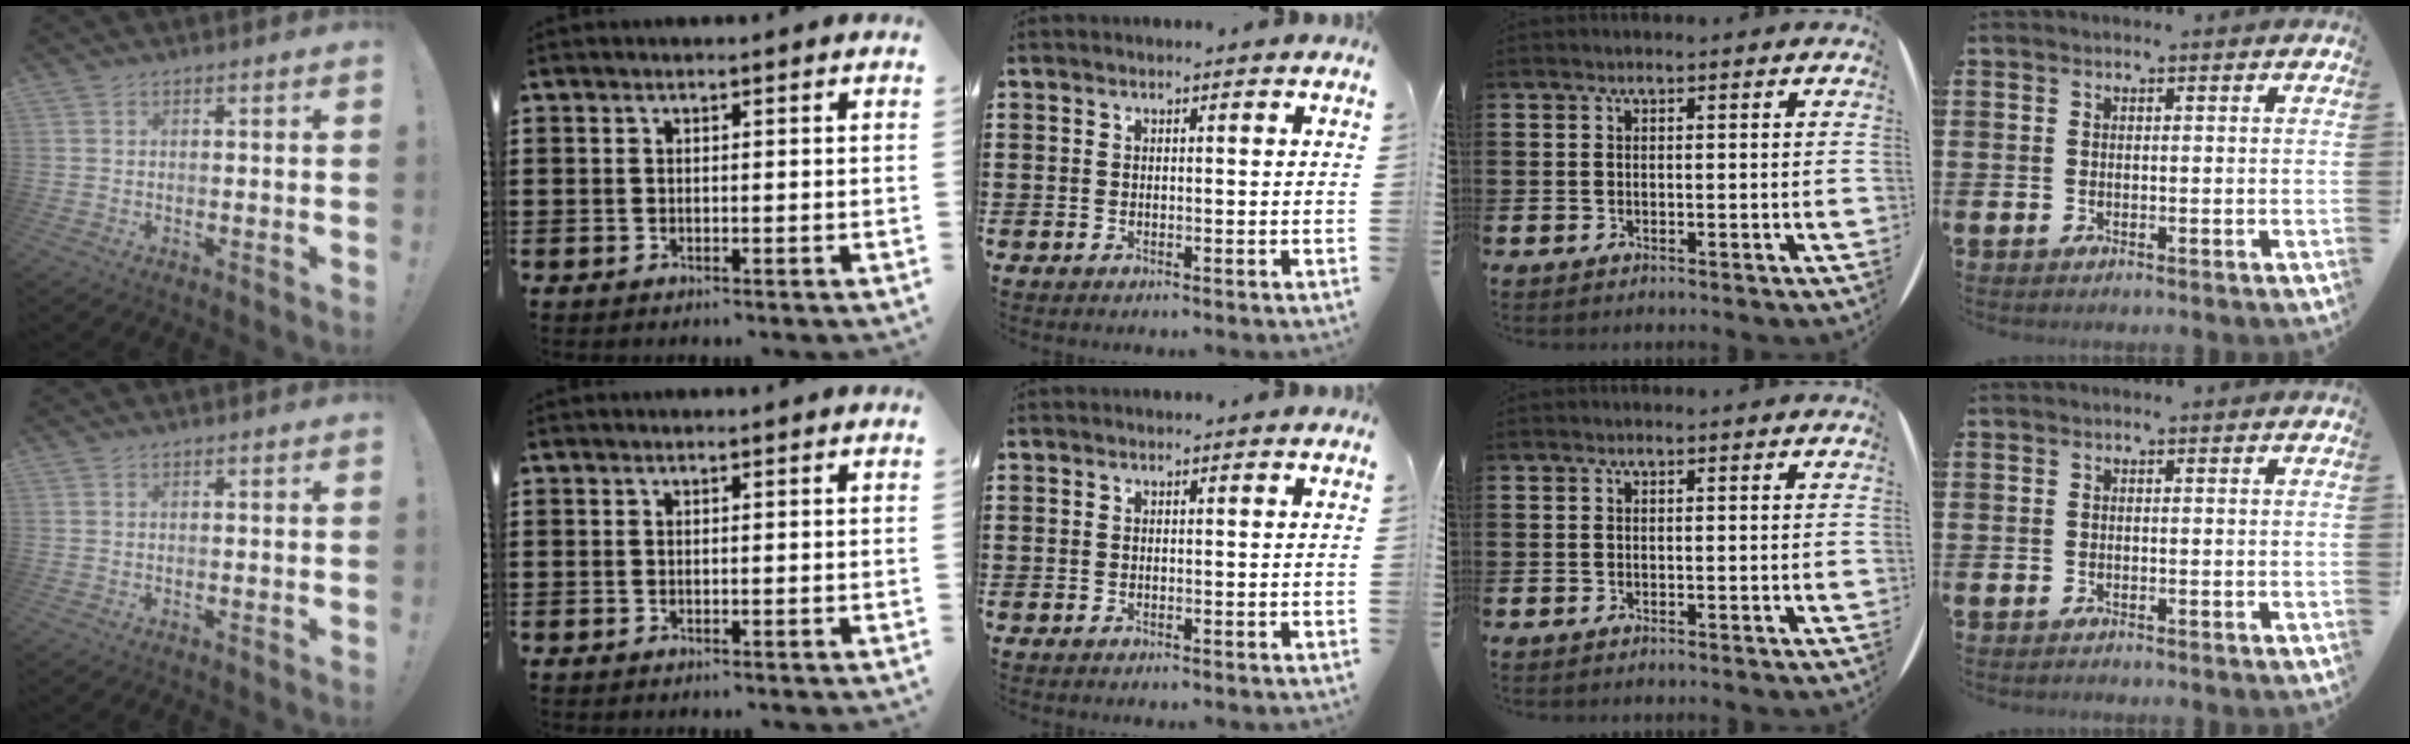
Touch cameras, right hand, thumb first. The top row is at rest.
{}